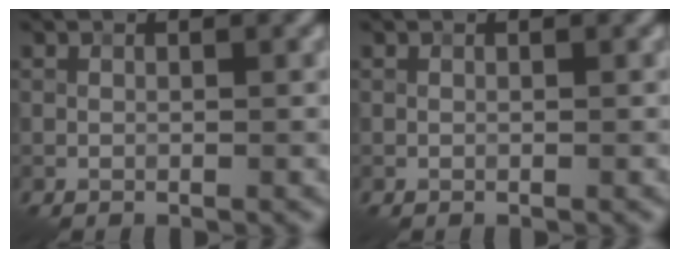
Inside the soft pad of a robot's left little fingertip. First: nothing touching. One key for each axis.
{"total": 0.0}